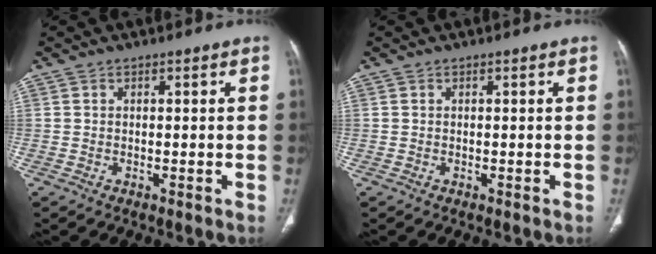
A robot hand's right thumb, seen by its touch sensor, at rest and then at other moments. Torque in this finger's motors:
{"motor_torque": [-0.02, 0.02, 0.00, 0.03, 0.00]}